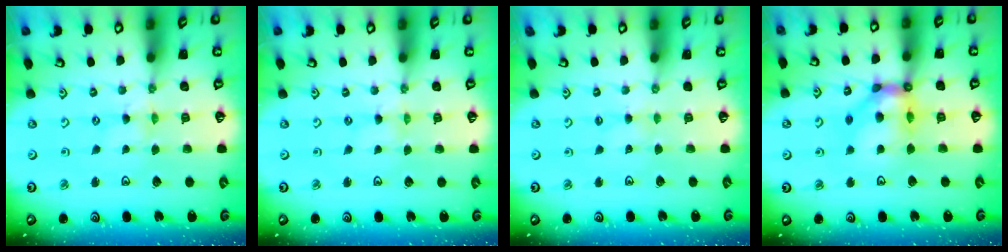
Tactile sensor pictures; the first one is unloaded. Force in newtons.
{"total": 0.0}
{"total": 1.1, "press": 1.1, "slide": 0.3}
{"total": 12.8, "press": 12.7, "slide": 1.5}